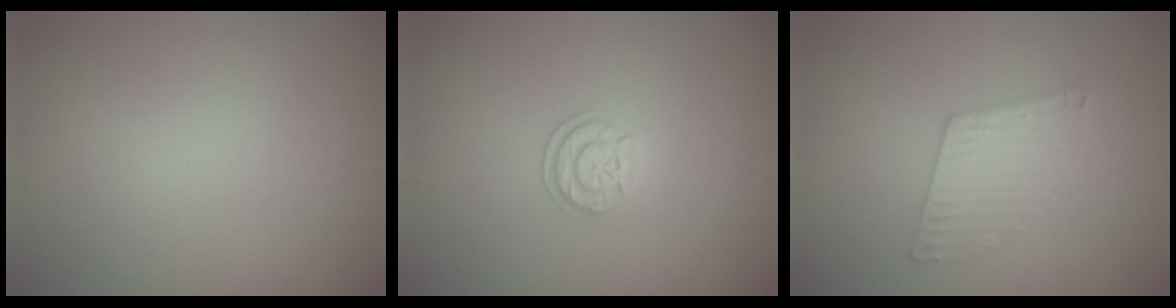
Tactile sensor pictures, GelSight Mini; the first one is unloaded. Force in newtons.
{"total": 2.0, "press": 1.9, "slide": 0.8}
{"total": 2.8, "press": 2.8, "slide": 0.3}